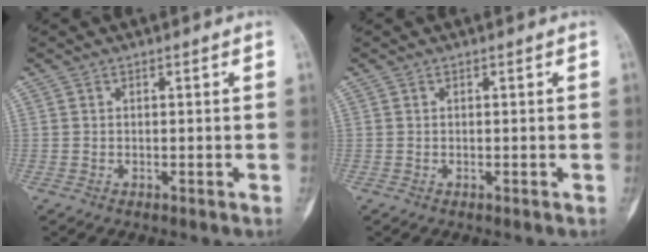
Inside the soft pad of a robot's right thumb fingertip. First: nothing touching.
{"total": 0.0}